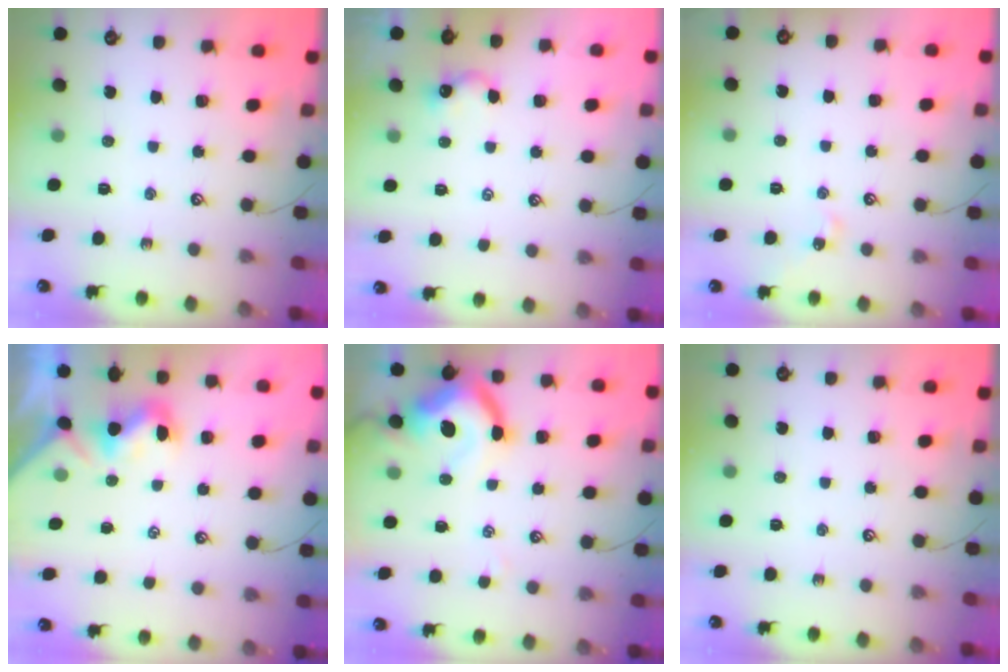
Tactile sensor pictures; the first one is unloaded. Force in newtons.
{"total": 2.4, "press": 2.4, "slide": 0.2}
{"total": 2.0, "press": 2.0, "slide": 0.4}
{"total": 1.1, "press": 1.0, "slide": 0.5}
{"total": 11.0, "press": 10.9, "slide": 1.7}
{"total": 0.0}